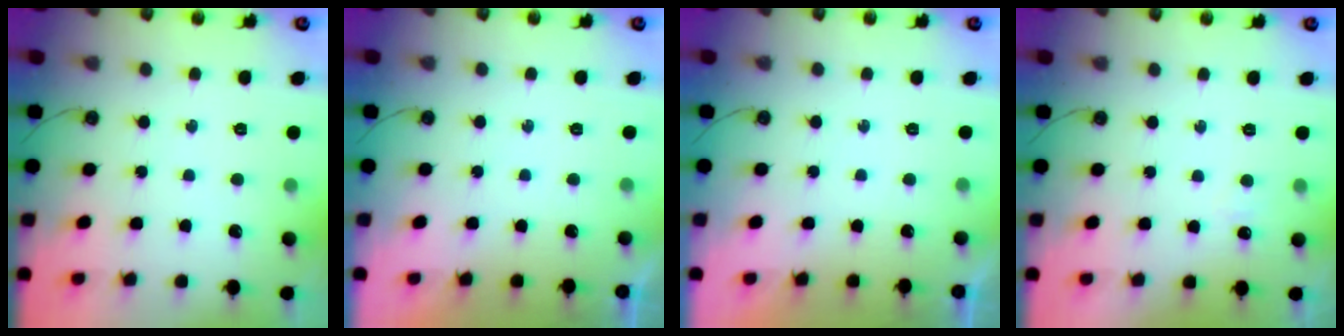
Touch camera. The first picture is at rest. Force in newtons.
{"total": 0.0}
{"total": 0.0}
{"total": 2.9, "press": 2.5, "slide": 1.6}